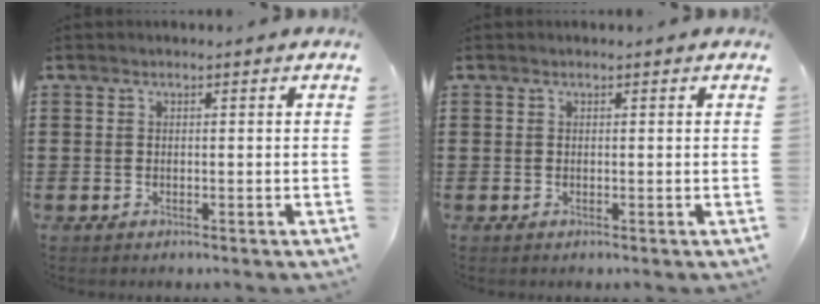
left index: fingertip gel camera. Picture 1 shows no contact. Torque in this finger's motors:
{"motor_torque": [-0.57, 0.25, -0.11, -0.02]}